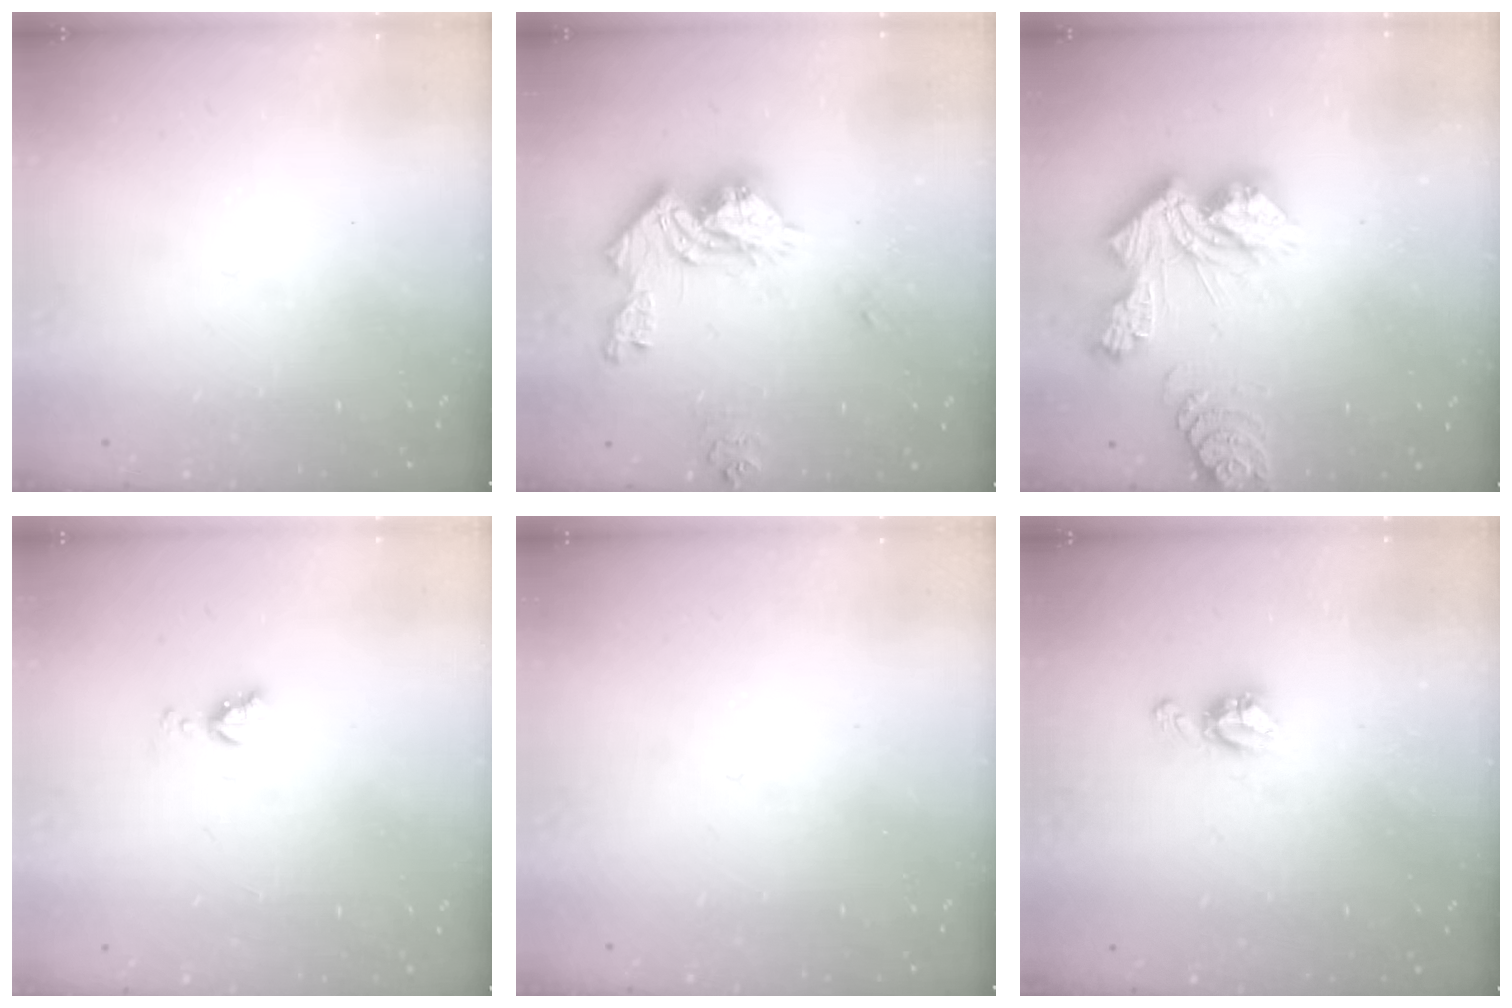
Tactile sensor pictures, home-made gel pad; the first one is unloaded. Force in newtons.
{"total": 16.0, "press": 15.9, "slide": 1.8}
{"total": 19.3, "press": 19.2, "slide": 1.6}
{"total": 5.7, "press": 5.7, "slide": 0.6}
{"total": 0.0}
{"total": 5.9, "press": 5.9, "slide": 0.3}